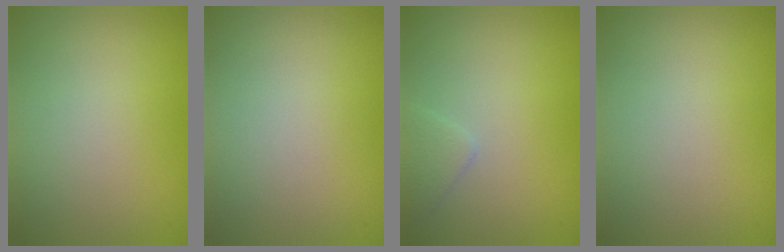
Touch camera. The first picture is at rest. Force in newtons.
{"total": 0.0}
{"total": 1.3, "press": 1.3, "slide": 0.1}
{"total": 0.0}